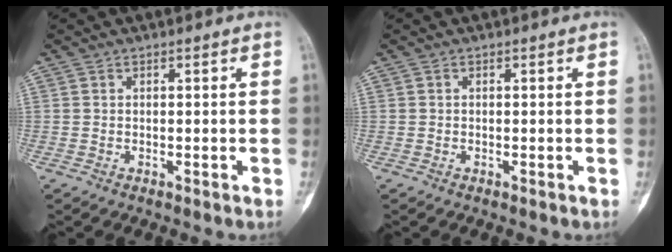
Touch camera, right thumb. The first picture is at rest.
{"total": 0.0}